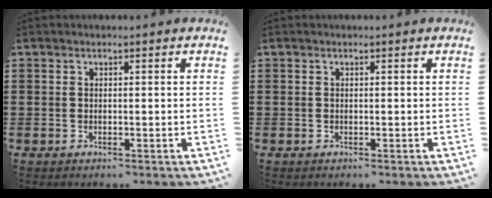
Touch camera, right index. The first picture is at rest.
{"total": 0.0}